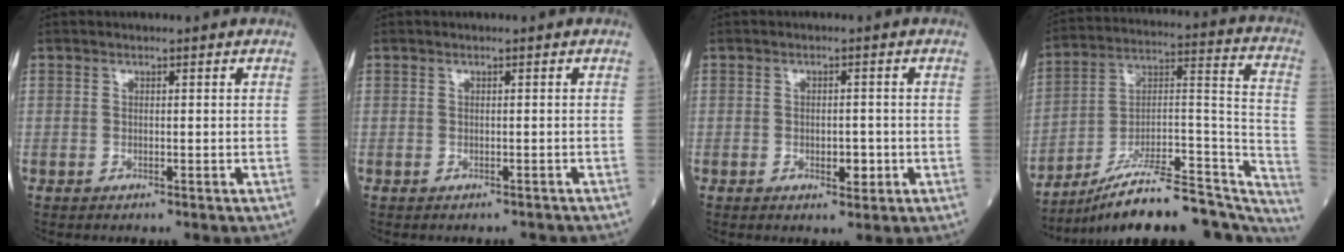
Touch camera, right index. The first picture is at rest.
{"total": 1.2, "force": [-1.1, 0.3, 0.1], "torque": [0.001, 0.000, -0.016]}
{"total": 2.5, "force": [-0.9, 1.0, 2.2], "torque": [-0.031, 0.000, -0.008]}
{"total": 27.1, "force": [-22.6, 6.1, 13.7], "torque": [-0.139, 0.037, -0.333]}